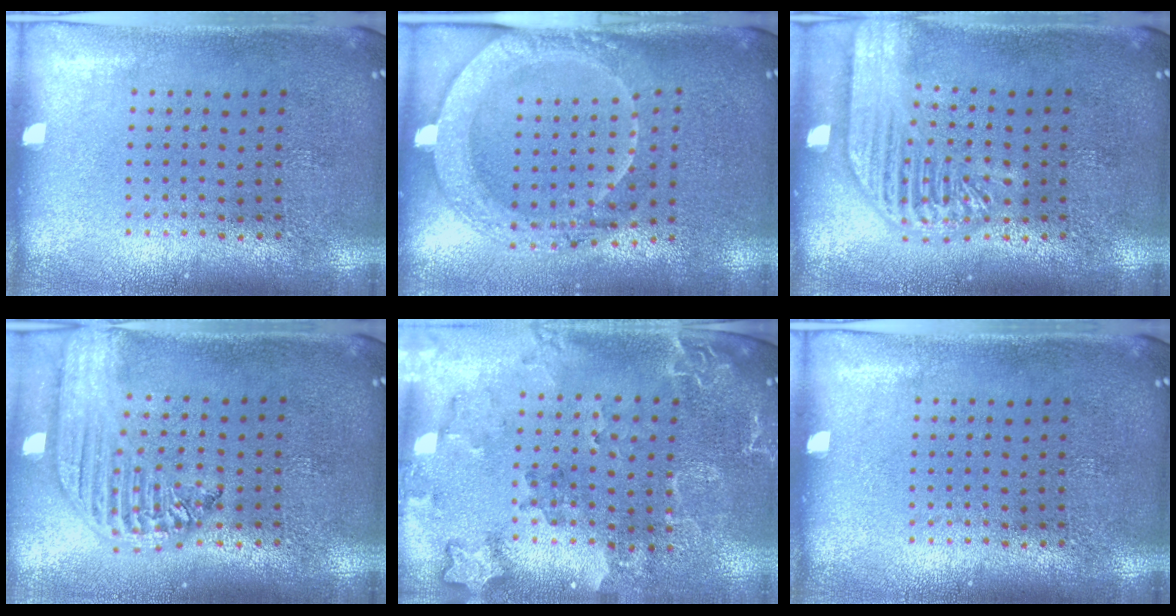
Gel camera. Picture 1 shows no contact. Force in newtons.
{"total": 2.0, "press": 2.0, "slide": 0.5}
{"total": 2.4, "press": 2.4, "slide": 0.3}
{"total": 2.4, "press": 2.1, "slide": 1.2}
{"total": 2.1, "press": 1.9, "slide": 0.9}
{"total": 0.0}